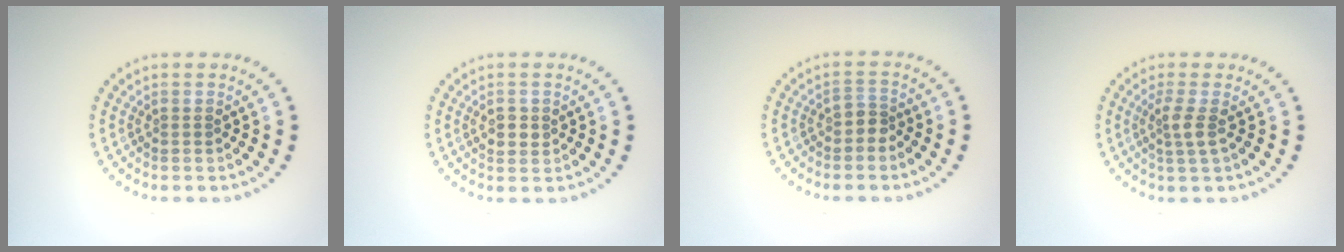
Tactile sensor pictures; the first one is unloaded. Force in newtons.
{"total": 1.5, "press": 1.5, "slide": 0.4}
{"total": 1.4, "press": 1.1, "slide": 0.8}
{"total": 1.9, "press": 1.4, "slide": 1.2}